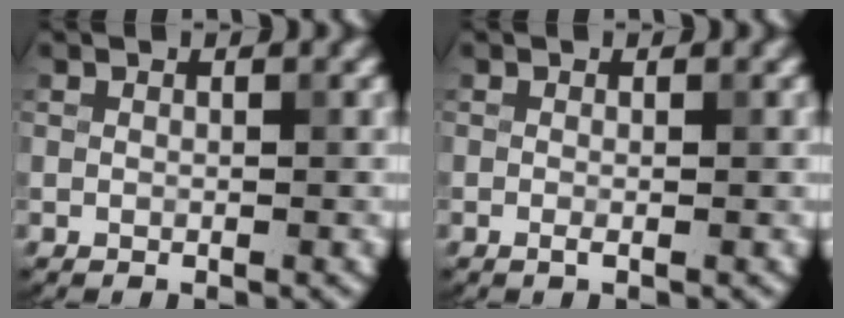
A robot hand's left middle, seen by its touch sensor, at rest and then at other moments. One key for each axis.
{"total": 0.5, "fx": -0.2, "fy": 0.1, "fz": 0.5, "tx": -0.011, "ty": -0.004, "tz": -0.002}